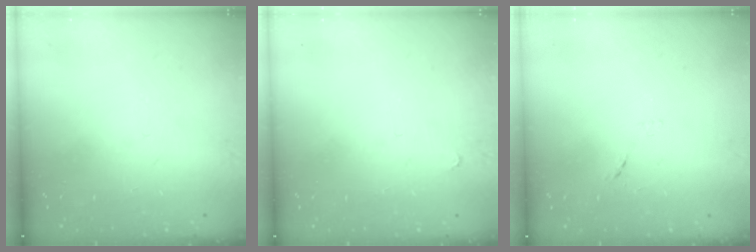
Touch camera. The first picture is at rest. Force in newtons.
{"total": 2.8, "press": 2.8, "slide": 0.4}
{"total": 7.6, "press": 7.6, "slide": 0.7}